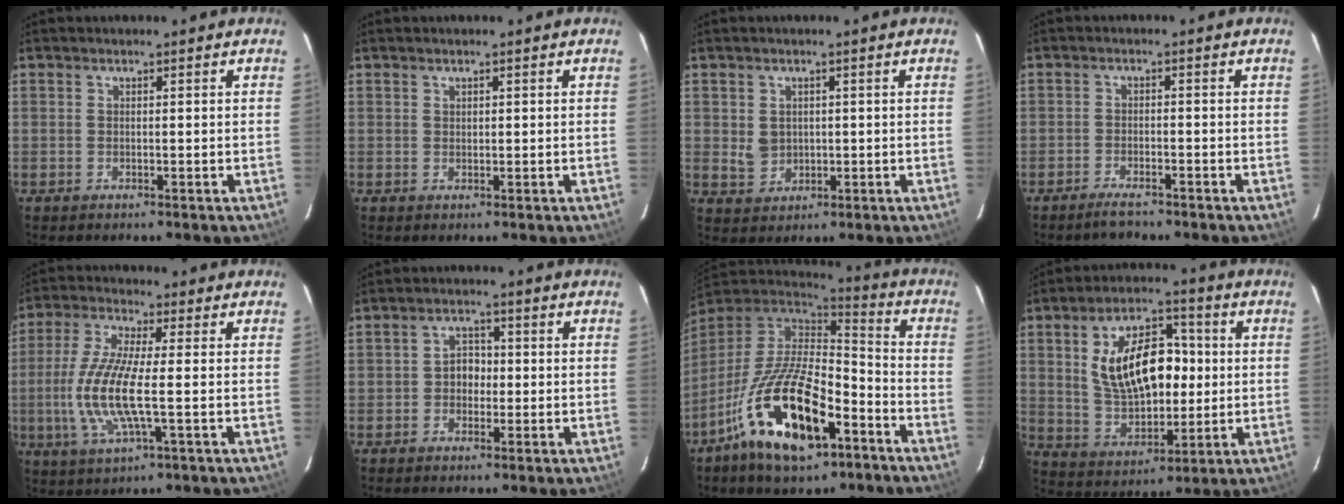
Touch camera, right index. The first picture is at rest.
{"total": 0.6, "force": [0.4, 0.4, 0.2], "torque": [-0.004, 0.003, 0.008]}
{"total": 3.8, "force": [0.4, 3.4, 1.7], "torque": [-0.031, 0.001, 0.017]}
{"total": 3.4, "force": [-2.9, 0.9, 1.4], "torque": [-0.041, 0.000, -0.054]}
{"total": 12.1, "force": [-1.8, 2.4, 11.7], "torque": [-0.248, -0.007, -0.039]}
{"total": 3.7, "force": [-0.6, 3.1, 1.9], "torque": [-0.031, 0.012, -0.009]}
{"total": 22.2, "force": [-11.5, 9.1, 16.7], "torque": [-0.326, -0.030, -0.198]}
{"total": 15.9, "force": [1.9, 8.8, 13.1], "torque": [-0.236, 0.020, 0.050]}